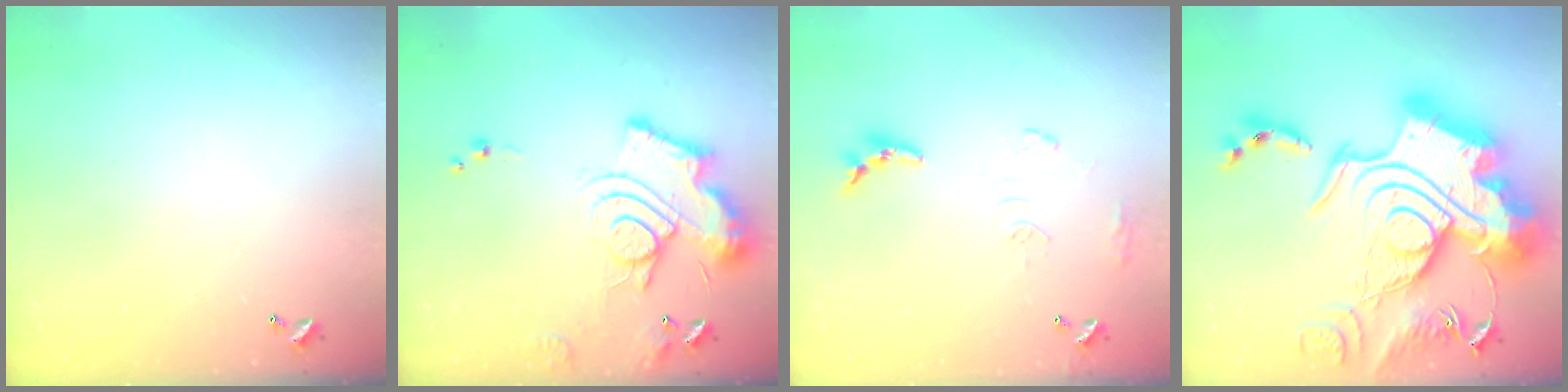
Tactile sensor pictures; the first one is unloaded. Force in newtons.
{"total": 13.8, "press": 13.8, "slide": 1.3}
{"total": 10.1, "press": 10.0, "slide": 0.8}
{"total": 0.7, "press": 0.7, "slide": 0.1}